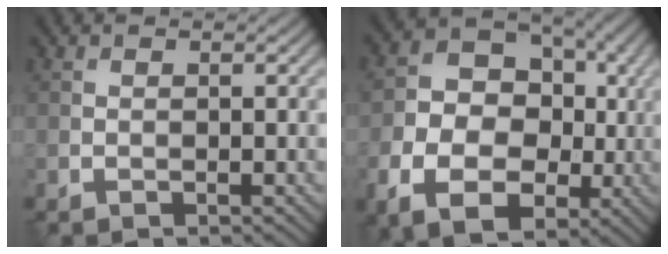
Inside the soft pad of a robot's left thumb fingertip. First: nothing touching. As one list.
[{"total": 11.5, "force": [-2.7, 8.6, 7.0], "torque": [-0.132, -0.025, -0.059]}]